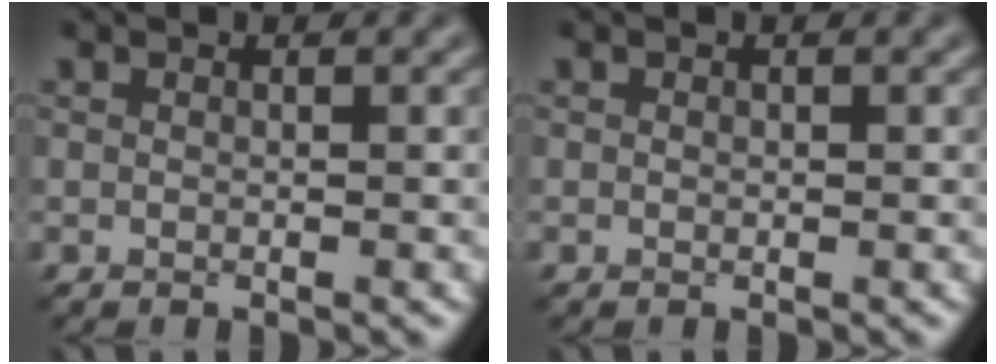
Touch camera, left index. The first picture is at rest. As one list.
[{"total": 0.0}]